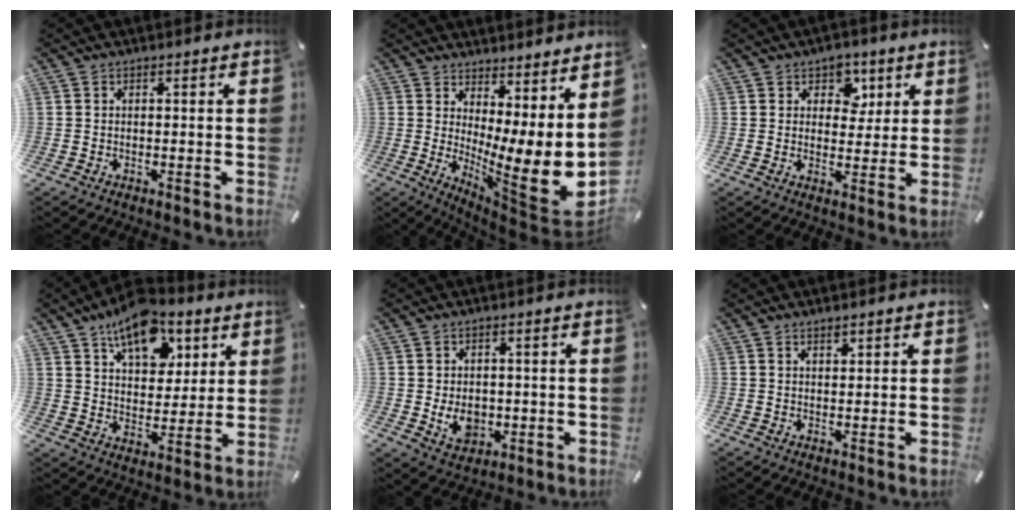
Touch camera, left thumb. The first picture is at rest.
{"total": 13.5, "force": [-1.1, 3.2, 13.0], "torque": [-0.160, -0.054, -0.011]}
{"total": 6.1, "force": [2.7, 5.2, 1.8], "torque": [-0.008, -0.009, 0.040]}
{"total": 14.0, "force": [8.7, 8.4, 6.9], "torque": [-0.102, -0.042, 0.154]}
{"total": 6.9, "force": [-0.6, 5.8, 3.9], "torque": [-0.067, -0.002, -0.010]}
{"total": 1.3, "force": [1.2, 0.6, 0.3], "torque": [-0.006, 0.000, 0.022]}